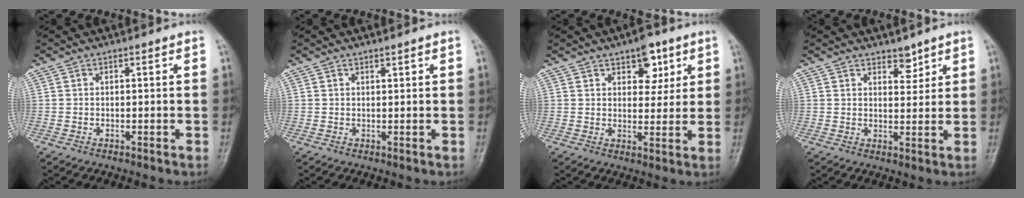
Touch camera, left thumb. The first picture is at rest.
{"total": 0.8, "force": [0.6, 0.2, 0.5], "torque": [-0.006, -0.004, 0.011]}
{"total": 6.9, "force": [3.7, 3.9, 4.3], "torque": [-0.026, -0.016, 0.048]}
{"total": 3.3, "force": [2.5, 1.7, 1.3], "torque": [-0.002, -0.019, 0.040]}